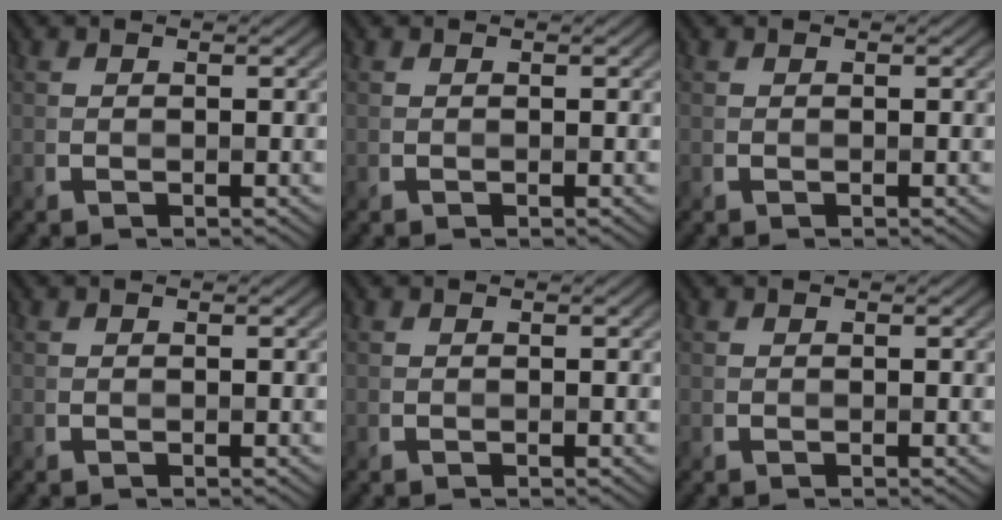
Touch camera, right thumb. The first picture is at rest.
{"total": 0.0}
{"total": 0.0}
{"total": 0.0}
{"total": 0.0}
{"total": 0.0}